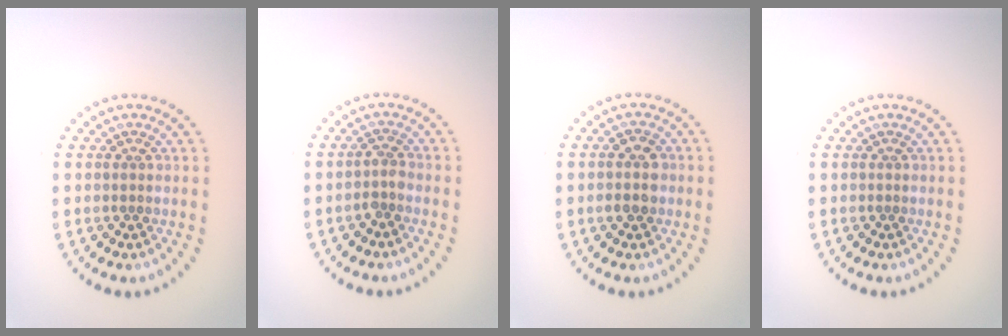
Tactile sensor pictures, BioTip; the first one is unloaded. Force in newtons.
{"total": 1.4, "press": 1.1, "slide": 0.9}
{"total": 2.3, "press": 2.3, "slide": 0.3}
{"total": 0.0}